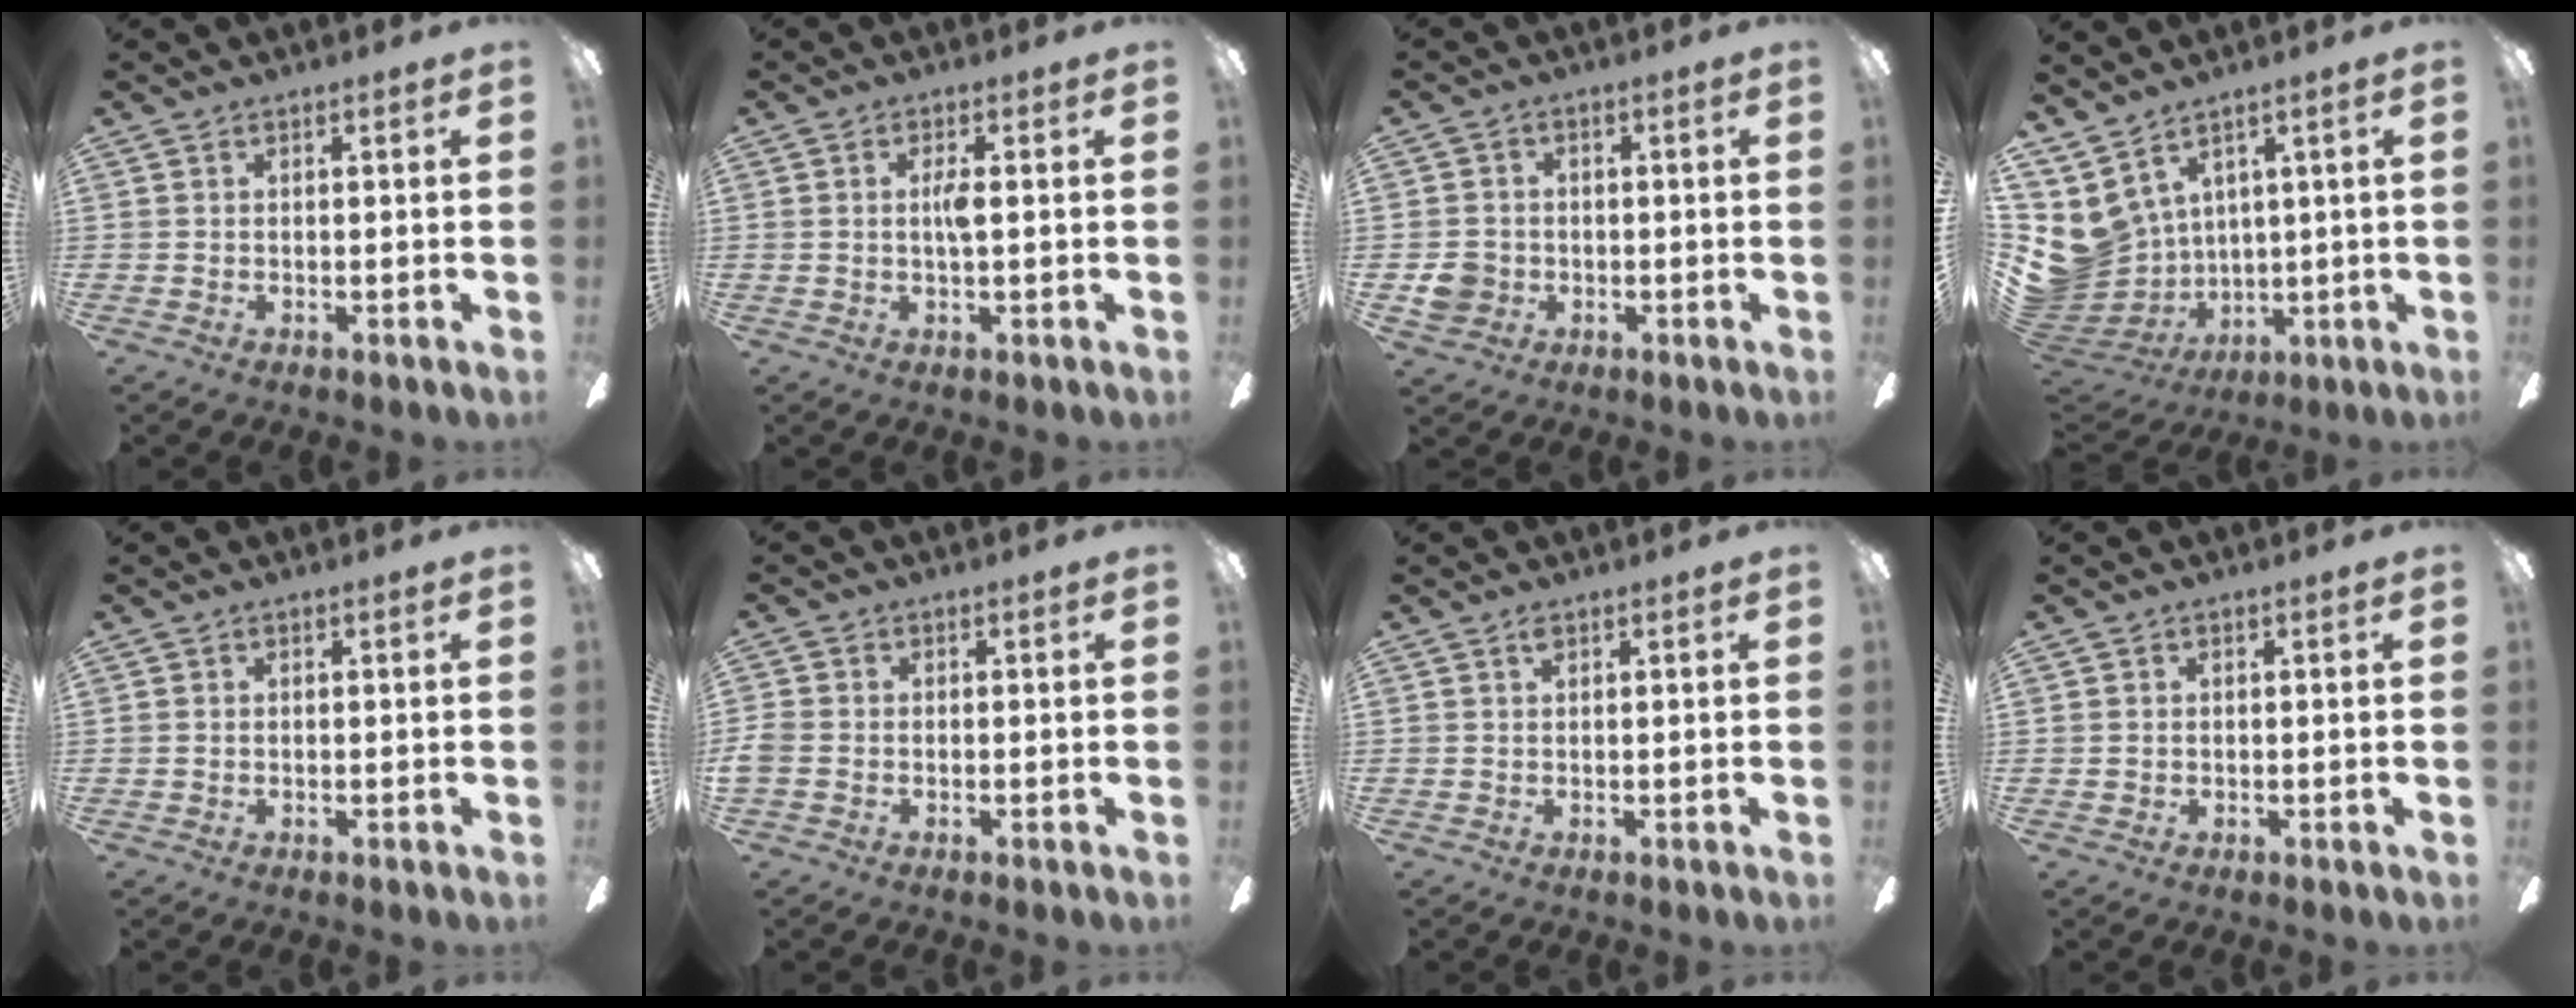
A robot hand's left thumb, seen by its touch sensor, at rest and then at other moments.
{"total": 2.8, "force": [0.3, 0.6, 2.7], "torque": [-0.053, 0.003, 0.003]}
{"total": 5.2, "force": [-1.2, 4.9, 1.4], "torque": [-0.016, 0.009, -0.020]}
{"total": 9.5, "force": [4.4, 7.8, 3.1], "torque": [-0.117, -0.049, 0.091]}
{"total": 0.0}
{"total": 2.4, "force": [-1.0, 1.7, 1.3], "torque": [-0.027, 0.006, -0.019]}
{"total": 0.9, "force": [0.6, 0.4, 0.6], "torque": [-0.014, 0.003, 0.011]}
{"total": 0.5, "force": [0.0, 0.5, -0.1], "torque": [0.002, 0.003, -0.001]}